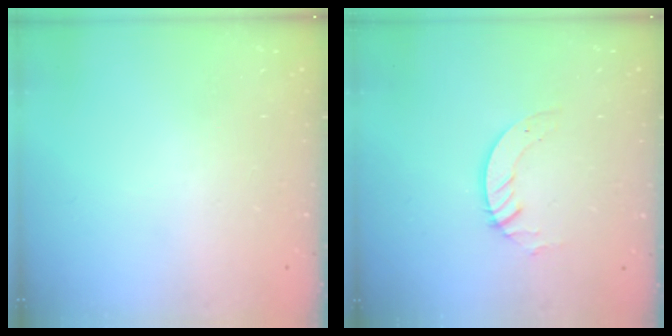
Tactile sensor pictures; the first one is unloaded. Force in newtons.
{"total": 3.3, "press": 3.3, "slide": 0.2}